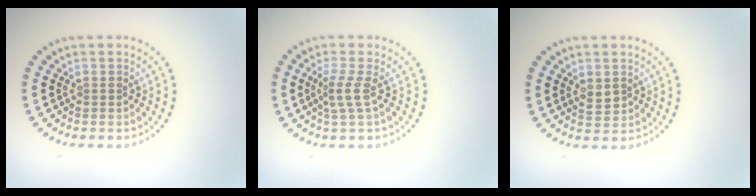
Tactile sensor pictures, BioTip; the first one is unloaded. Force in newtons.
{"total": 2.1, "press": 1.4, "slide": 1.5}
{"total": 1.5, "press": 1.5, "slide": 0.3}